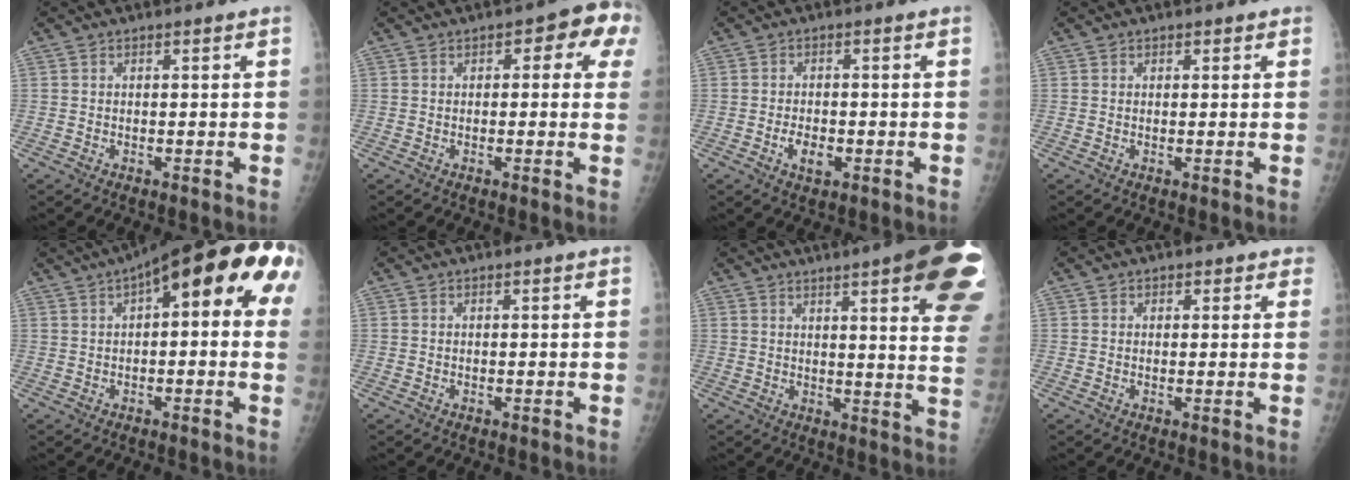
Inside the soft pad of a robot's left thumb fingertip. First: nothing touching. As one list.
[{"total": 6.9, "force": [2.0, 3.6, 5.5], "torque": [-0.023, 0.013, 0.012]}, {"total": 3.7, "force": [-1.3, 2.2, 2.7], "torque": [-0.042, 0.002, -0.019]}, {"total": 0.9, "force": [0.4, 0.8, 0.1], "torque": [0.012, 0.000, 0.002]}, {"total": 18.1, "force": [5.9, 6.3, 15.9], "torque": [-0.206, 0.038, 0.068]}, {"total": 0.0}, {"total": 23.6, "force": [12.4, 4.6, 19.5], "torque": [-0.186, -0.024, 0.144]}, {"total": 1.8, "force": [1.0, 1.5, 0.1], "torque": [0.026, -0.002, 0.004]}]